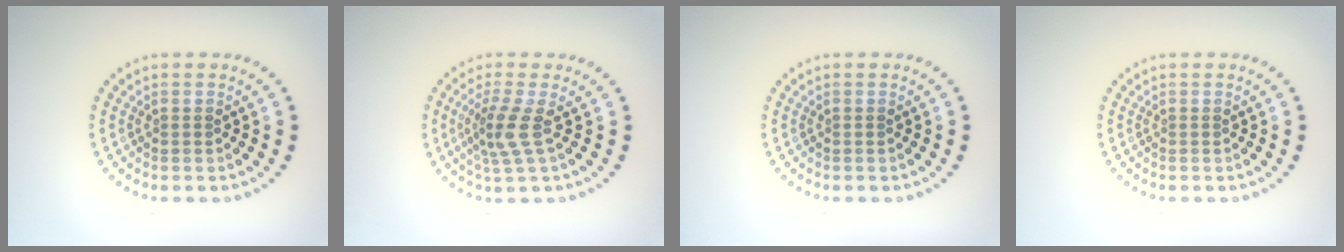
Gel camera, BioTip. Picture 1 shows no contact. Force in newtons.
{"total": 2.8, "press": 2.1, "slide": 1.8}
{"total": 0.0}
{"total": 0.0}